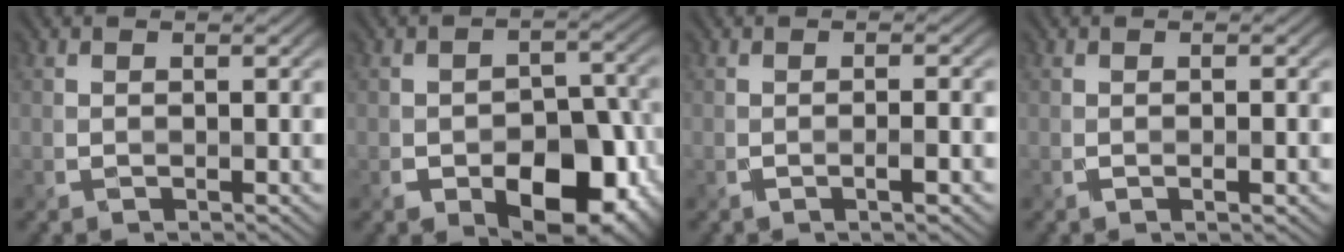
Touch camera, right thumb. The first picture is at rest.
{"total": 11.1, "force": [-5.1, 6.4, 7.5], "torque": [-0.113, -0.017, -0.062]}
{"total": 1.9, "force": [-0.6, 0.5, 1.8], "torque": [-0.023, 0.009, -0.015]}
{"total": 1.4, "force": [-0.3, 0.4, 1.3], "torque": [-0.017, 0.004, -0.006]}